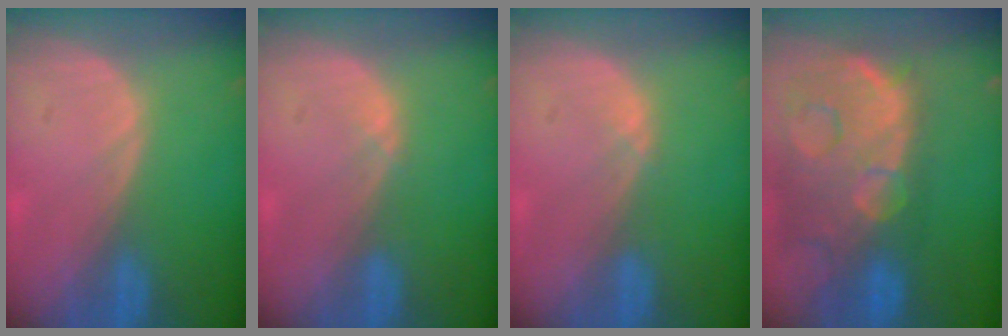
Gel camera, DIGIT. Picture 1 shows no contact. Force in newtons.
{"total": 0.7, "press": 0.6, "slide": 0.4}
{"total": 0.7, "press": 0.6, "slide": 0.4}
{"total": 14.6, "press": 11.8, "slide": 8.5}